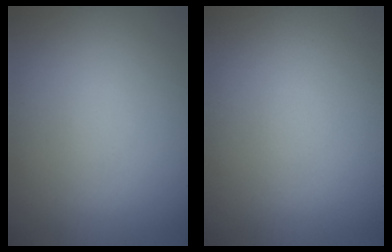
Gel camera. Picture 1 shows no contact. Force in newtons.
{"total": 0.0}